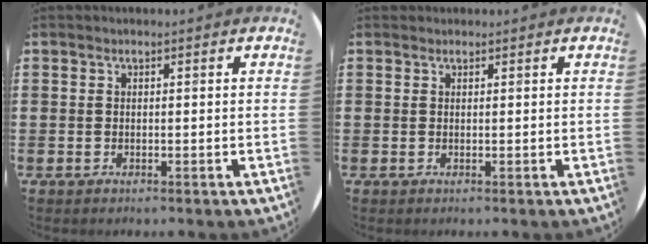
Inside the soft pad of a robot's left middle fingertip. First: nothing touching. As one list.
[{"total": 0.0}]